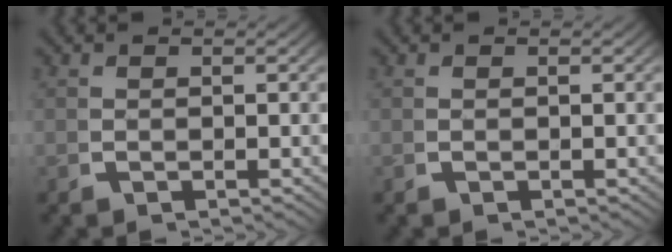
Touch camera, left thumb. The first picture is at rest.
{"total": 0.0}